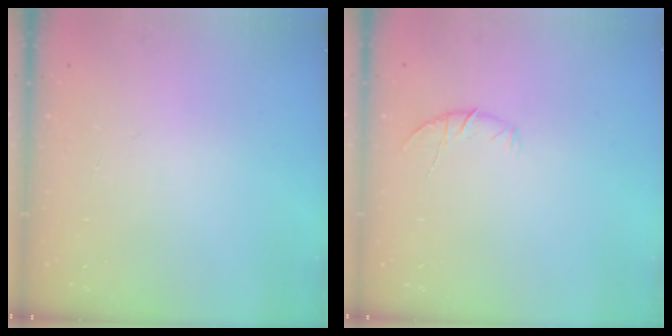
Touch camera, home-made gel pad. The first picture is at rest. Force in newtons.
{"total": 6.5, "press": 6.4, "slide": 1.3}